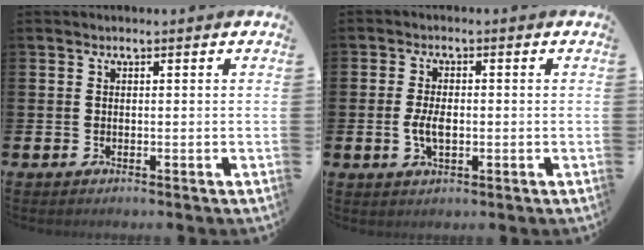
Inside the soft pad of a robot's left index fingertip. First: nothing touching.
{"total": 3.6, "force": [-0.3, 1.8, 3.1], "torque": [-0.066, 0.002, -0.008]}